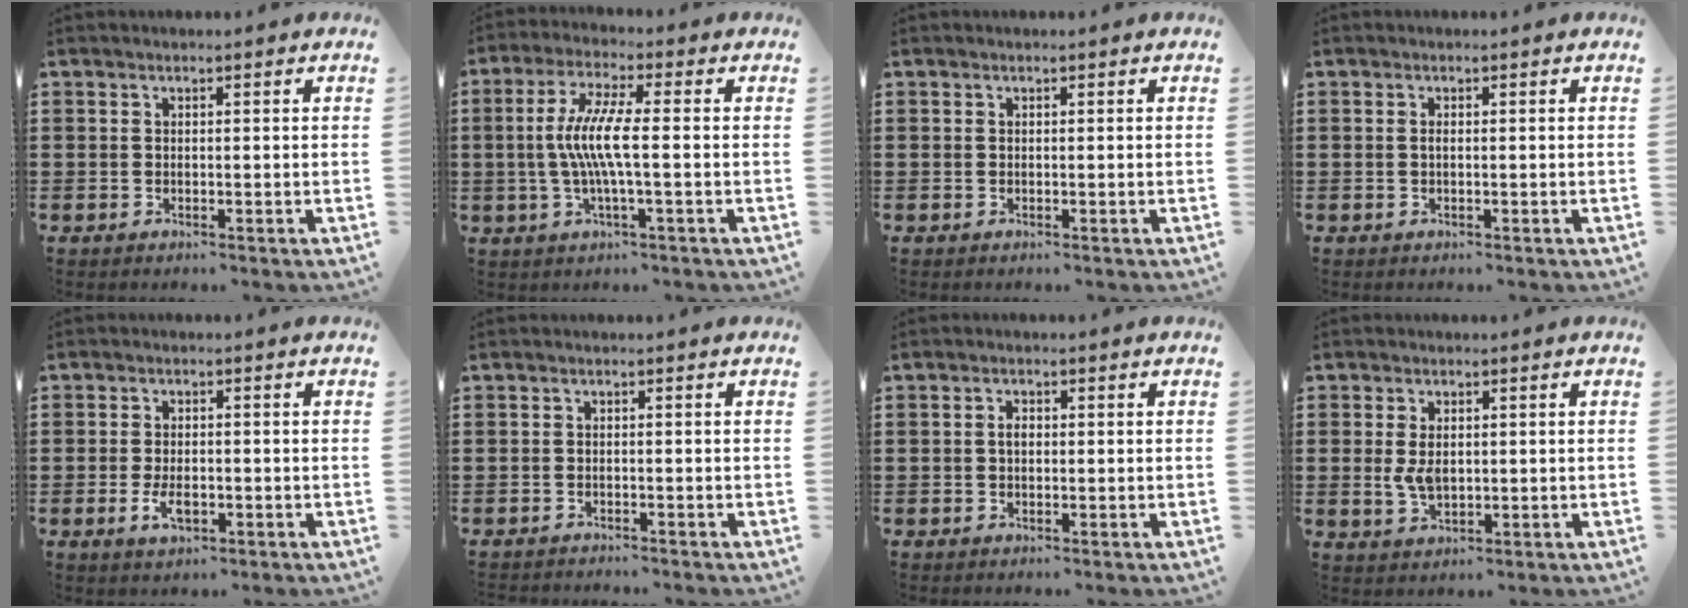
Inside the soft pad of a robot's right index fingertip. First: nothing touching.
{"total": 7.4, "force": [-0.6, 0.7, 7.3], "torque": [-0.154, -0.009, -0.021]}
{"total": 0.0}
{"total": 0.6, "force": [-0.1, 0.1, 0.6], "torque": [-0.013, -0.004, -0.001]}
{"total": 3.4, "force": [-1.1, 1.6, 2.8], "torque": [-0.057, -0.001, -0.020]}
{"total": 0.9, "force": [-0.9, 0.0, 0.0], "torque": [-0.002, 0.001, -0.020]}
{"total": 1.5, "force": [0.0, 0.9, 1.3], "torque": [-0.025, 0.005, -0.001]}
{"total": 3.9, "force": [0.3, 2.2, 3.2], "torque": [-0.073, 0.004, 0.002]}